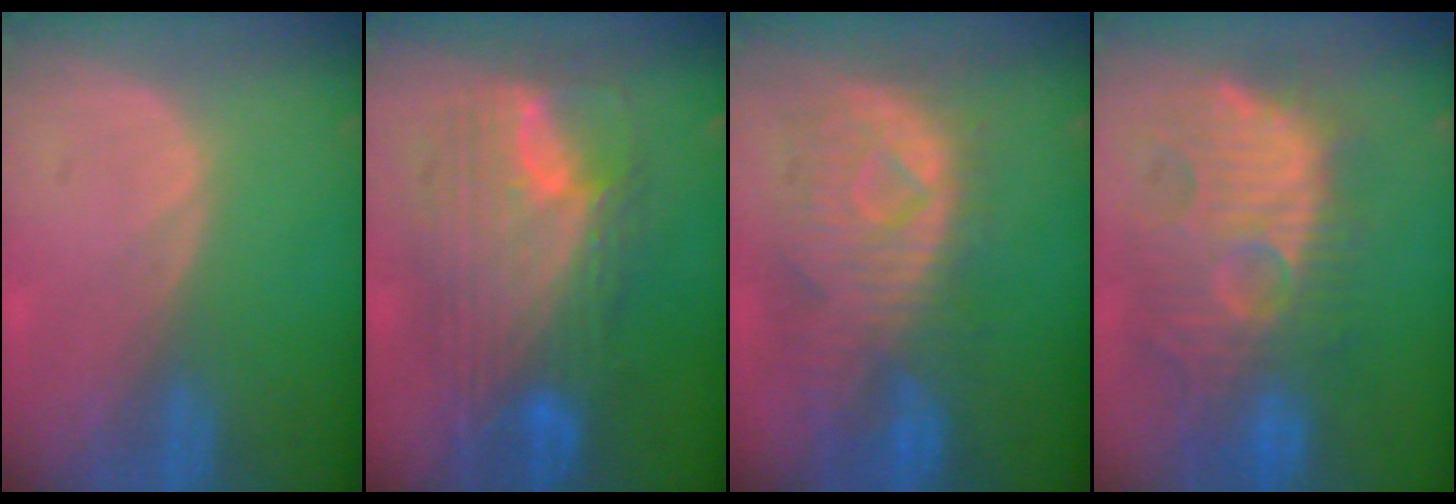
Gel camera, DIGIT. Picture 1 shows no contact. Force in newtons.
{"total": 11.7, "press": 11.7, "slide": 1.1}
{"total": 10.7, "press": 9.5, "slide": 4.9}
{"total": 12.8, "press": 12.2, "slide": 3.9}